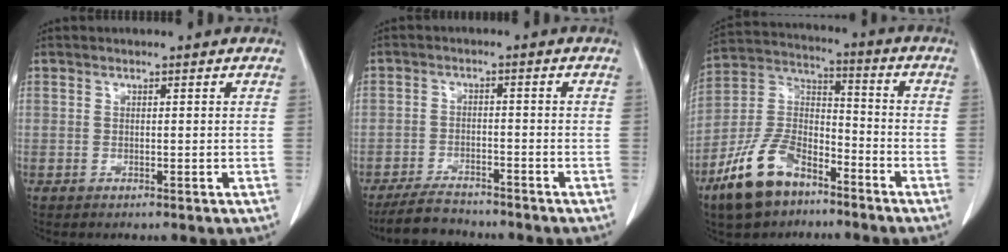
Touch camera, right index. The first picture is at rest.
{"total": 5.7, "force": [-5.3, 1.9, 1.2], "torque": [-0.022, -0.010, -0.093]}
{"total": 13.7, "force": [-8.9, 6.7, 7.9], "torque": [-0.168, 0.011, -0.174]}